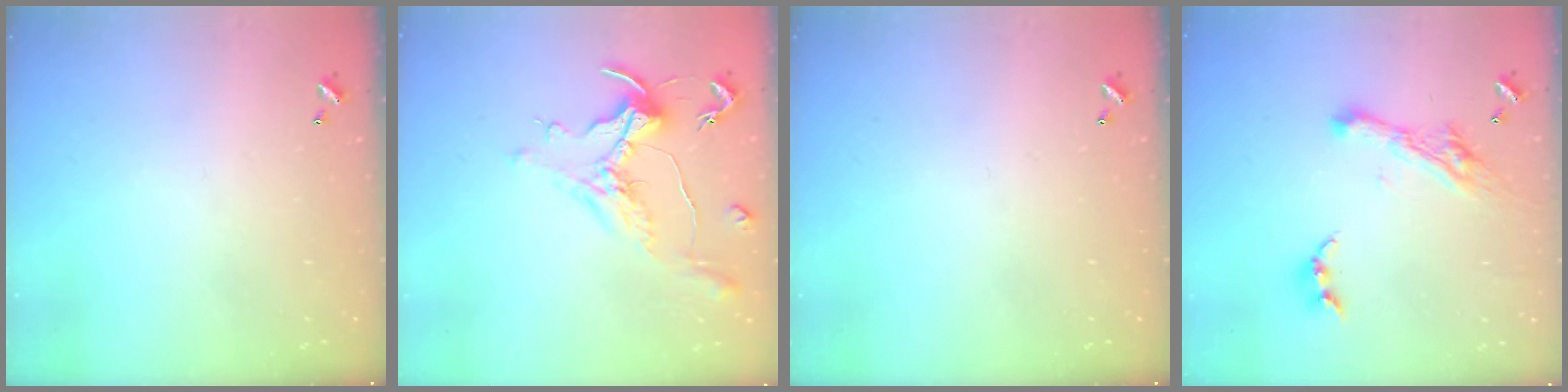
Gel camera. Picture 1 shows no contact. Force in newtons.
{"total": 1.2, "press": 1.0, "slide": 0.5}
{"total": 0.0}
{"total": 7.9, "press": 7.8, "slide": 1.1}